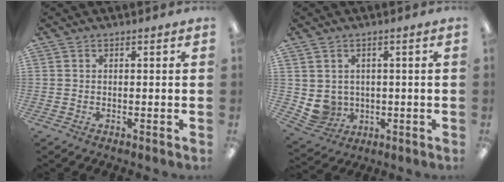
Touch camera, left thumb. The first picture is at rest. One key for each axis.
{"total": 5.0, "fx": 1.1, "fy": 4.8, "fz": 0.8, "tx": -0.030, "ty": -0.005, "tz": 0.027}